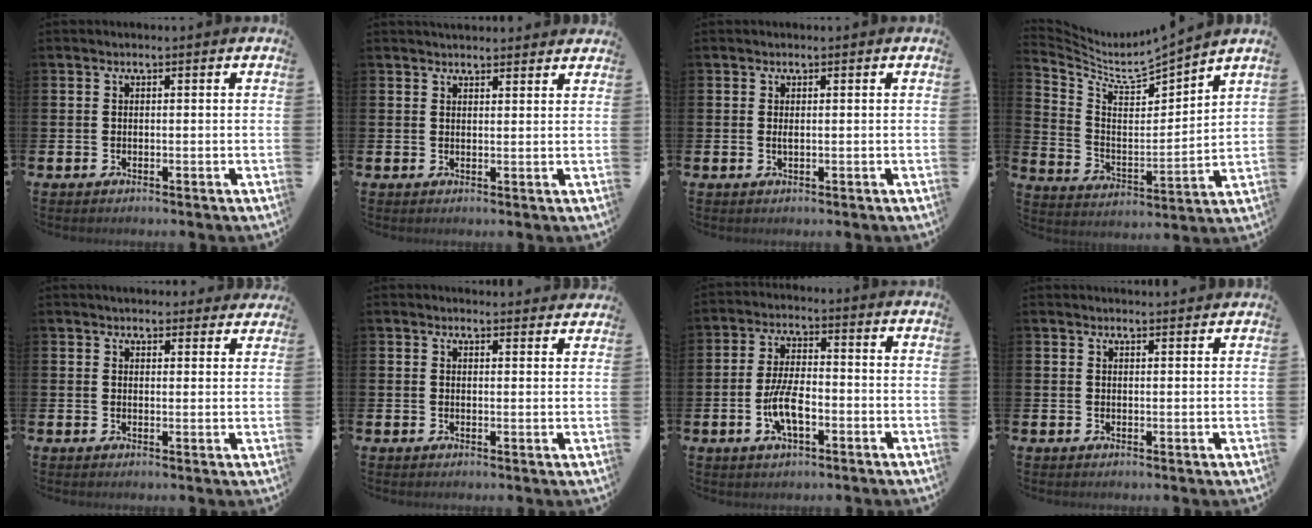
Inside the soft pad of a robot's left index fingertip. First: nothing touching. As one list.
[{"total": 2.4, "force": [2.4, 0.5, 0.1], "torque": [0.004, -0.013, 0.041]}, {"total": 0.6, "force": [0.2, 0.1, 0.5], "torque": [-0.006, -0.002, 0.002]}, {"total": 5.9, "force": [5.3, 1.1, 2.3], "torque": [-0.072, -0.053, 0.082]}, {"total": 3.2, "force": [3.1, 0.8, -0.1], "torque": [0.006, -0.017, 0.056]}, {"total": 2.2, "force": [2.2, 0.3, -0.2], "torque": [0.010, -0.016, 0.038]}, {"total": 6.0, "force": [-1.7, 2.4, 5.2], "torque": [-0.106, -0.001, -0.037]}, {"total": 1.6, "force": [1.6, 0.0, 0.0], "torque": [0.008, -0.010, 0.026]}]